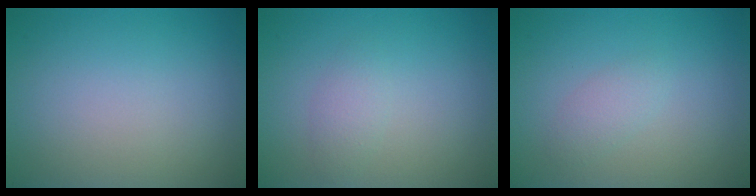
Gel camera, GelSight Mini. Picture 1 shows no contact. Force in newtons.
{"total": 1.4, "press": 1.4, "slide": 0.0}
{"total": 1.3, "press": 1.3, "slide": 0.1}